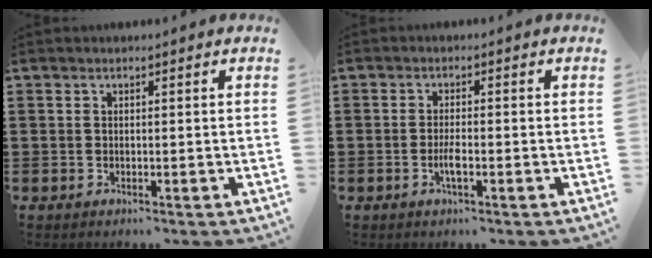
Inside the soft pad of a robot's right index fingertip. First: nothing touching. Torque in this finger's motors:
{"motor_torque": [1.92, 0.22, 0.44, 0.09]}